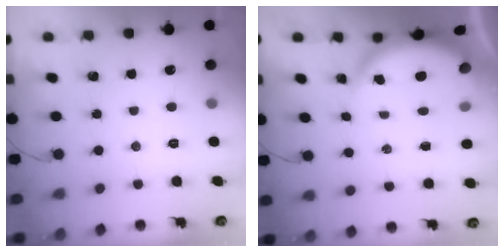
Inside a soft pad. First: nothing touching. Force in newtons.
{"total": 3.8, "press": 3.8, "slide": 0.2}